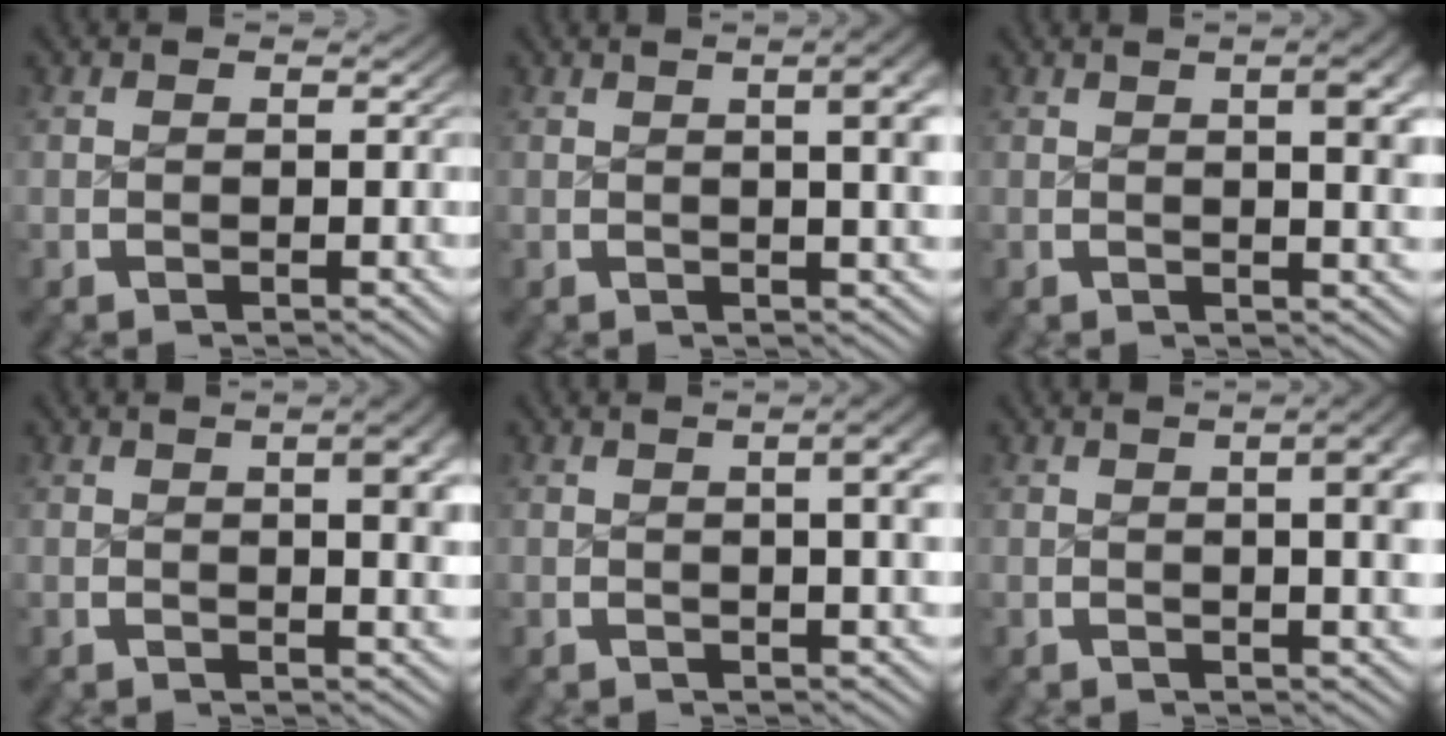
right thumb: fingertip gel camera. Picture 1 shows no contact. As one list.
[{"total": 6.1, "force": [1.7, 2.2, 5.4], "torque": [-0.048, 0.015, 0.020]}, {"total": 4.6, "force": [1.3, 1.5, 4.1], "torque": [-0.040, 0.004, 0.019]}, {"total": 4.4, "force": [1.2, 1.4, 4.1], "torque": [-0.040, 0.003, 0.018]}, {"total": 5.3, "force": [1.4, 1.9, 4.8], "torque": [-0.041, 0.017, 0.016]}, {"total": 5.9, "force": [1.3, 2.2, 5.3], "torque": [-0.048, 0.012, 0.016]}]